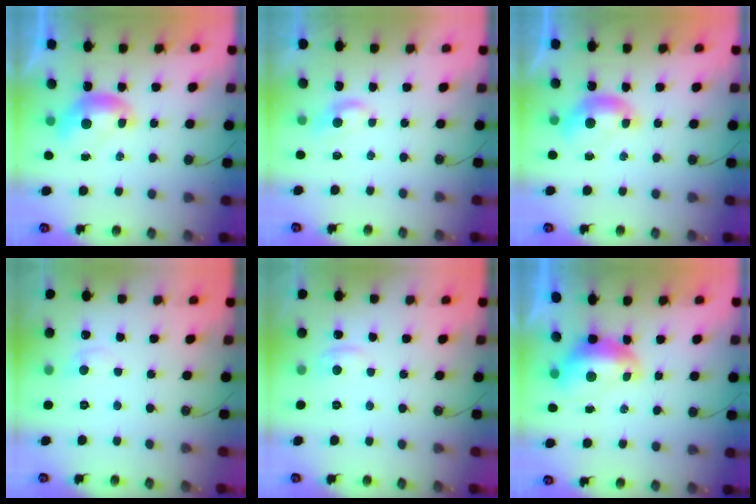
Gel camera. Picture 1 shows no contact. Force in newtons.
{"total": 1.1, "press": 1.0, "slide": 0.4}
{"total": 0.6, "press": 0.1, "slide": 0.6}
{"total": 0.9, "press": 0.6, "slide": 0.7}
{"total": 0.8, "press": 0.4, "slide": 0.7}
{"total": 1.9, "press": 1.8, "slide": 0.6}